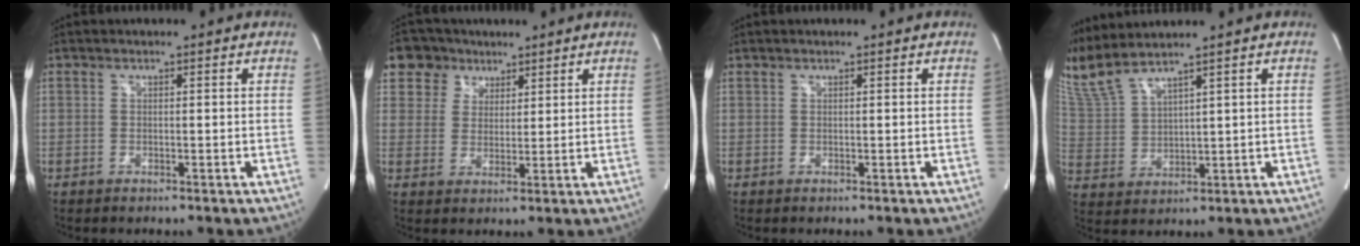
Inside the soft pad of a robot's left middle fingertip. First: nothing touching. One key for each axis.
{"total": 6.7, "fx": 4.0, "fy": 5.3, "fz": 0.6, "tx": -0.012, "ty": 0.017, "tz": 0.076}
{"total": 0.0}
{"total": 7.5, "fx": 6.6, "fy": -0.8, "fz": 3.4, "tx": -0.094, "ty": 0.005, "tz": 0.153}